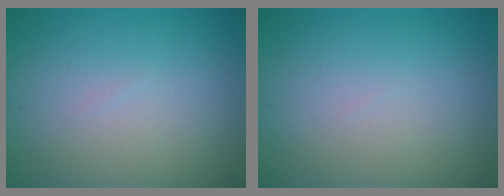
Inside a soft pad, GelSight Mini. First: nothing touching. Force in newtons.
{"total": 0.0}